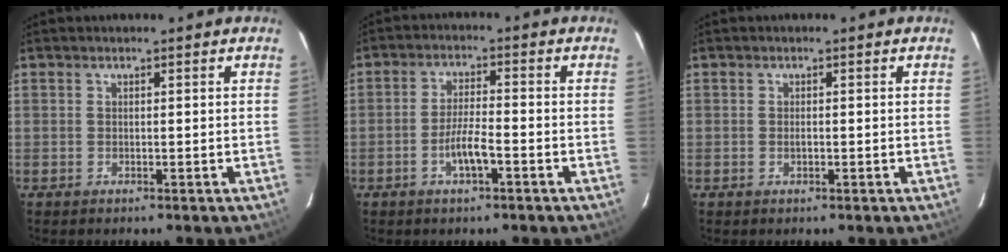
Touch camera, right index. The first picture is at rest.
{"total": 4.9, "force": [-2.5, 0.9, 4.1], "torque": [-0.084, -0.001, -0.045]}
{"total": 0.6, "force": [-0.2, 0.4, 0.5], "torque": [-0.009, -0.001, -0.003]}